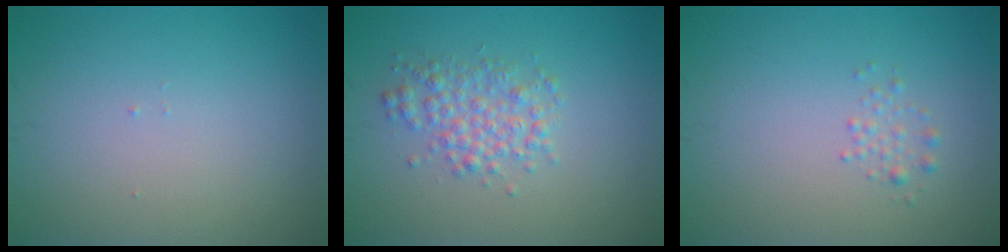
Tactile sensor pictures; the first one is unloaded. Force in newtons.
{"total": 2.8, "press": 2.8, "slide": 0.0}
{"total": 1.0, "press": 1.0, "slide": 0.0}